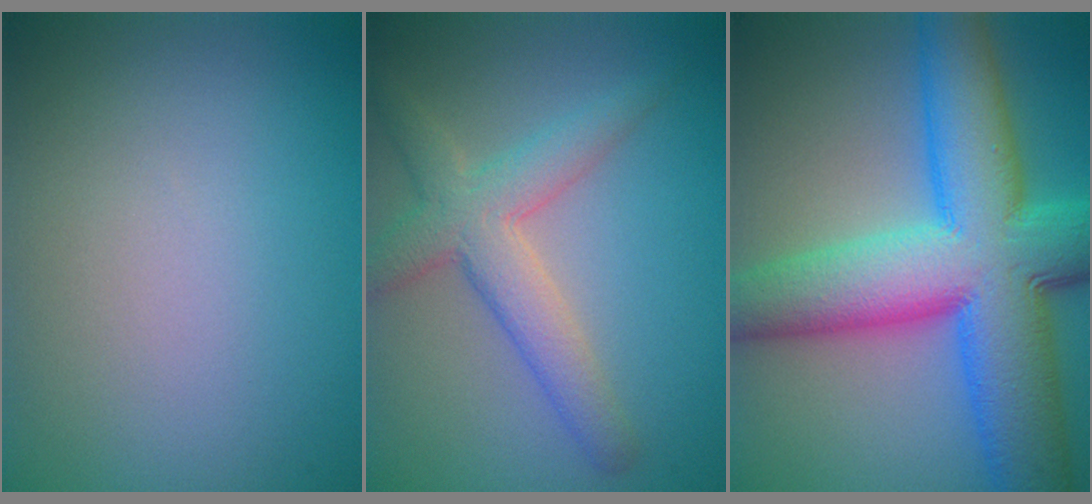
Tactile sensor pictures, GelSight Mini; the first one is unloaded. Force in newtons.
{"total": 4.6, "press": 4.6, "slide": 0.3}
{"total": 13.9, "press": 13.9, "slide": 0.0}